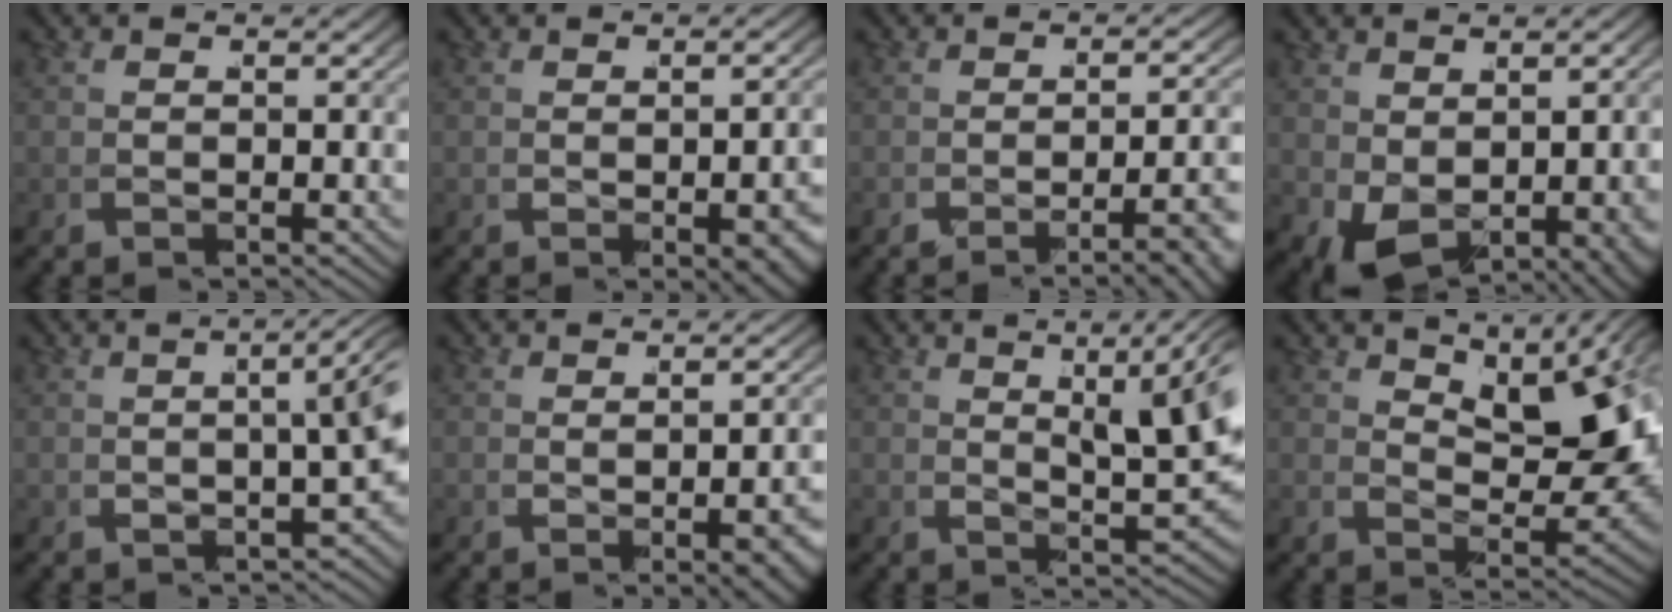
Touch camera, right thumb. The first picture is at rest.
{"total": 2.9, "force": [-0.7, 0.5, 2.7], "torque": [-0.019, 0.002, -0.005]}
{"total": 4.4, "force": [-2.6, 0.4, 3.5], "torque": [-0.036, 0.013, -0.046]}
{"total": 5.1, "force": [-1.0, 3.2, 3.8], "torque": [-0.063, -0.033, 0.011]}
{"total": 5.2, "force": [1.2, 2.0, 4.7], "torque": [-0.032, 0.033, 0.010]}
{"total": 3.2, "force": [-0.6, 0.7, 3.0], "torque": [-0.018, 0.010, -0.009]}
{"total": 6.9, "force": [2.6, 2.4, 5.9], "torque": [-0.057, 0.011, 0.038]}
{"total": 8.6, "force": [3.0, 4.2, 6.9], "torque": [-0.067, -0.006, 0.057]}